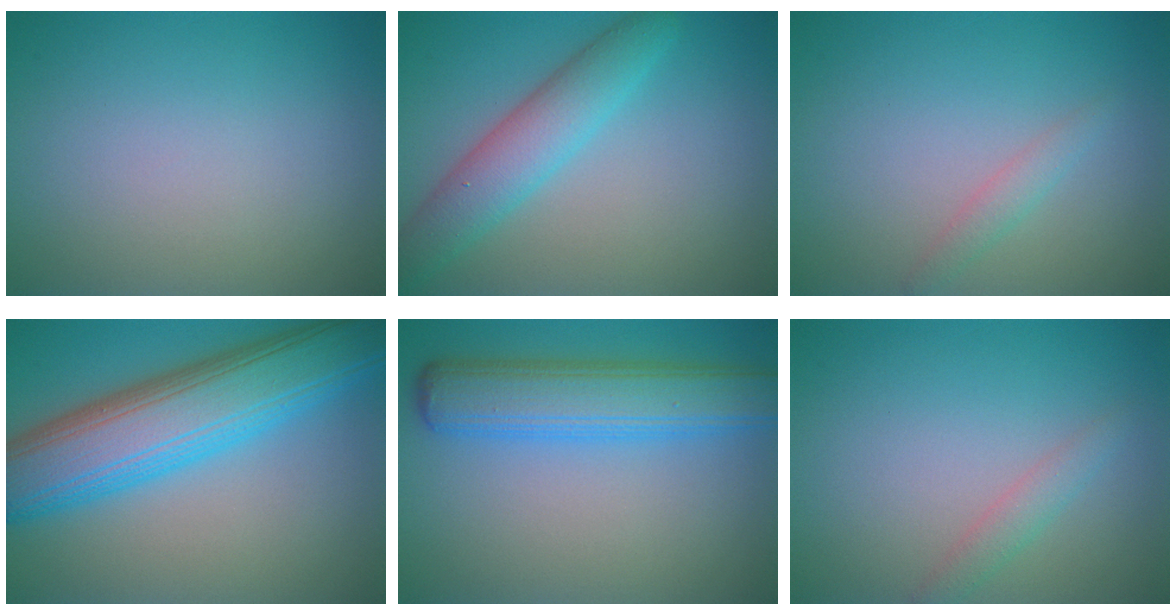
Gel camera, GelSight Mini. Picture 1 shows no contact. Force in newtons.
{"total": 4.8, "press": 4.8, "slide": 0.1}
{"total": 1.3, "press": 1.3, "slide": 0.0}
{"total": 11.0, "press": 11.0, "slide": 0.1}
{"total": 6.5, "press": 6.5, "slide": 0.1}
{"total": 1.5, "press": 1.5, "slide": 0.1}